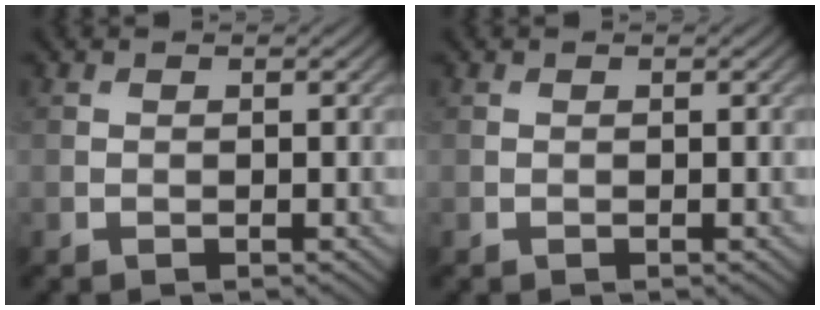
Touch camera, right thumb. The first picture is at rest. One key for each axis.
{"total": 0.0}